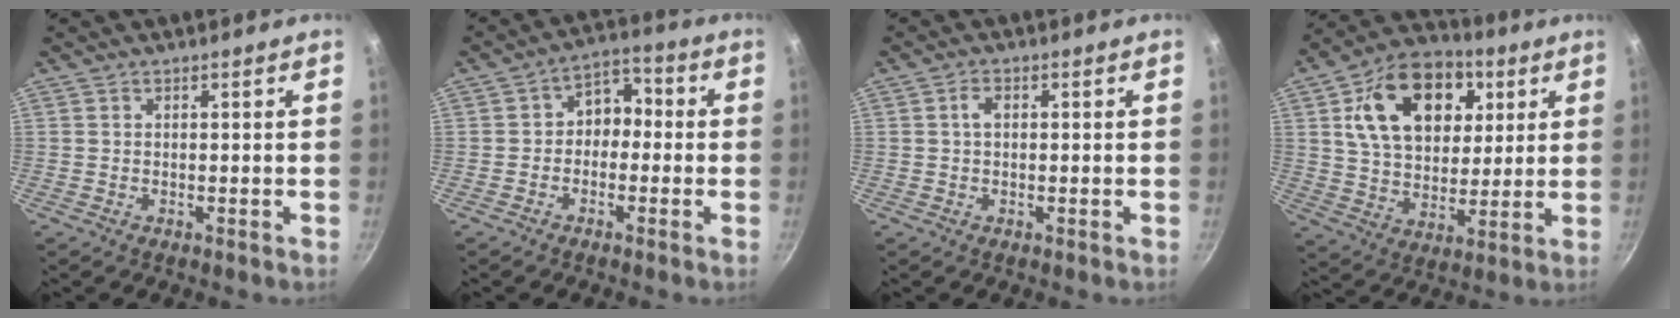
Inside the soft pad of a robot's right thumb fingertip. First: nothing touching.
{"total": 6.5, "force": [-0.6, 5.1, 4.0], "torque": [-0.014, 0.030, -0.028]}
{"total": 2.2, "force": [0.3, 1.5, 1.6], "torque": [-0.023, 0.007, 0.003]}
{"total": 21.2, "force": [7.1, 14.5, 13.7], "torque": [-0.199, -0.002, 0.112]}